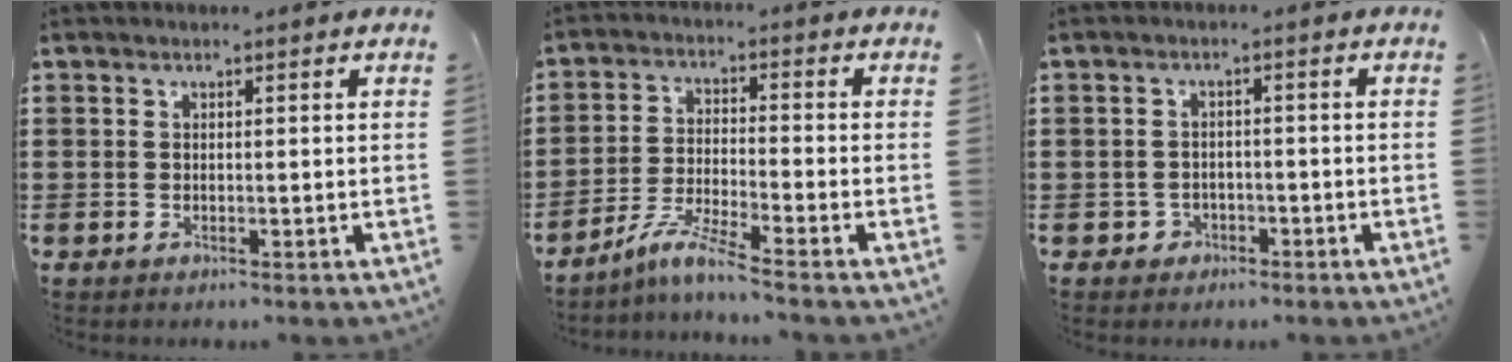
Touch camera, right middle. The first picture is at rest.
{"total": 5.7, "force": [-4.9, -0.1, 2.9], "torque": [-0.069, -0.013, -0.098]}
{"total": 1.9, "force": [-1.5, 1.2, 0.1], "torque": [-0.010, 0.002, -0.035]}